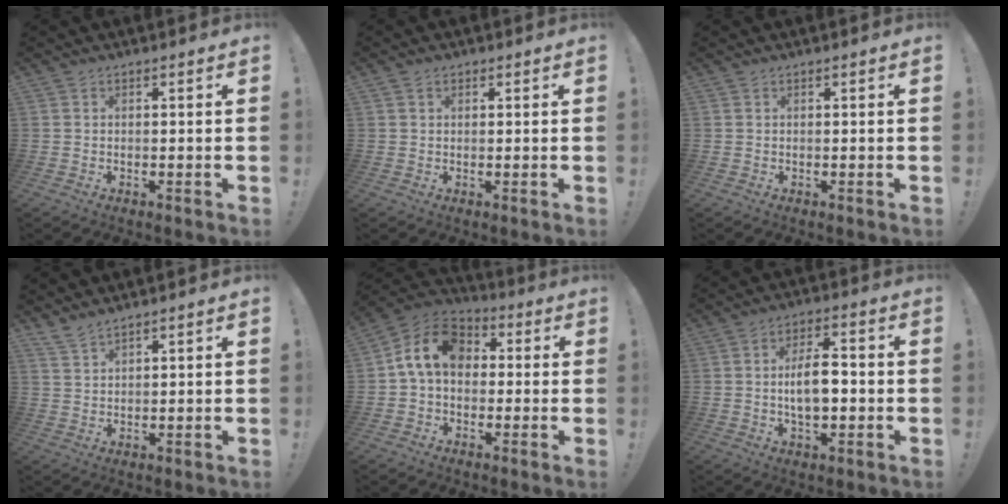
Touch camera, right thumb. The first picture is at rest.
{"total": 1.2, "force": [0.5, 1.0, 0.3], "torque": [-0.003, 0.000, 0.009]}
{"total": 0.0}
{"total": 3.6, "force": [3.1, 0.5, 1.7], "torque": [-0.046, -0.012, 0.060]}
{"total": 12.6, "force": [2.2, 8.9, 8.6], "torque": [-0.153, 0.021, 0.049]}
{"total": 8.9, "force": [-1.1, 4.1, 7.8], "torque": [-0.138, 0.002, -0.026]}